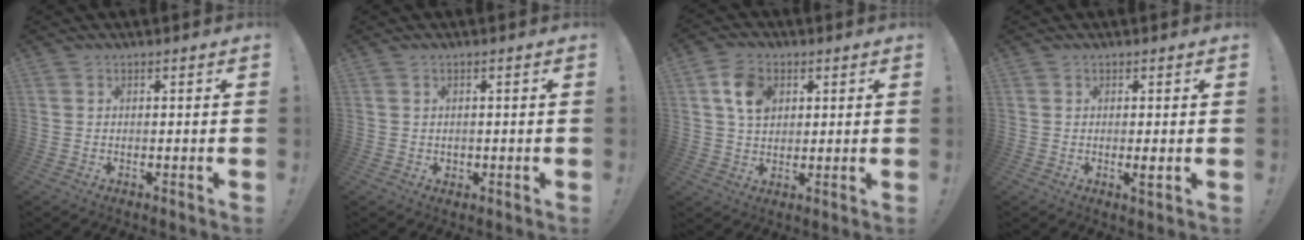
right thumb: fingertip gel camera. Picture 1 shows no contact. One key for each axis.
{"total": 1.1, "fx": 0.2, "fy": 1.1, "fz": 0.3, "tx": -0.003, "ty": 0.001, "tz": 0.003}
{"total": 8.9, "fx": 3.2, "fy": 6.6, "fz": 5.0, "tx": -0.077, "ty": 0.003, "tz": 0.063}
{"total": 1.6, "fx": 0.0, "fy": 0.7, "fz": 1.4, "tx": -0.004, "ty": -0.006, "tz": -0.002}